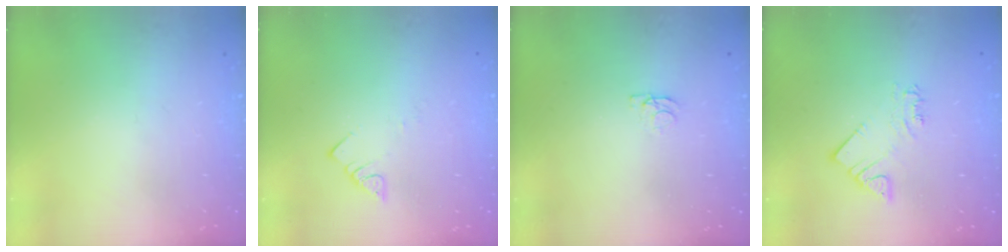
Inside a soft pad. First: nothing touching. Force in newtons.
{"total": 2.8, "press": 2.8, "slide": 0.2}
{"total": 1.2, "press": 1.1, "slide": 0.3}
{"total": 3.4, "press": 3.4, "slide": 0.2}